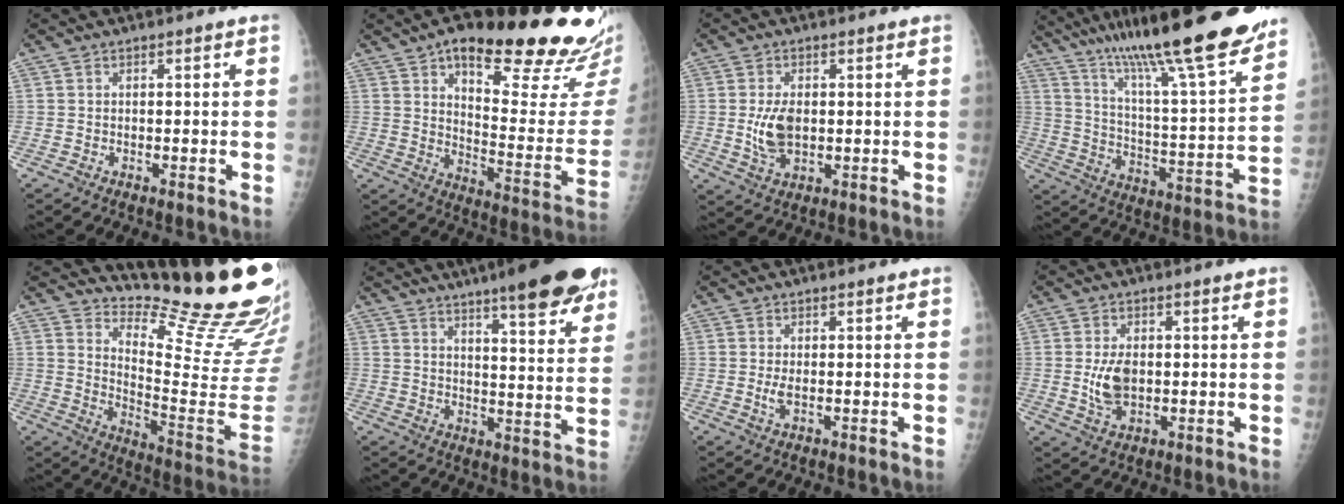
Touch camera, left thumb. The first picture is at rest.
{"total": 26.9, "force": [18.4, 6.8, 18.4], "torque": [-0.213, -0.092, 0.261]}
{"total": 6.2, "force": [0.3, 3.5, 5.1], "torque": [-0.099, -0.008, 0.012]}
{"total": 26.8, "force": [20.6, 3.0, 16.8], "torque": [-0.254, -0.076, 0.327]}
{"total": 22.5, "force": [19.2, 2.8, 11.4], "torque": [-0.133, -0.198, 0.266]}
{"total": 20.3, "force": [14.1, 3.5, 14.2], "torque": [-0.174, -0.056, 0.188]}
{"total": 2.0, "force": [0.3, 0.6, 1.9], "torque": [-0.039, -0.003, 0.011]}
{"total": 5.8, "force": [0.2, 3.3, 4.7], "torque": [-0.089, -0.007, 0.011]}